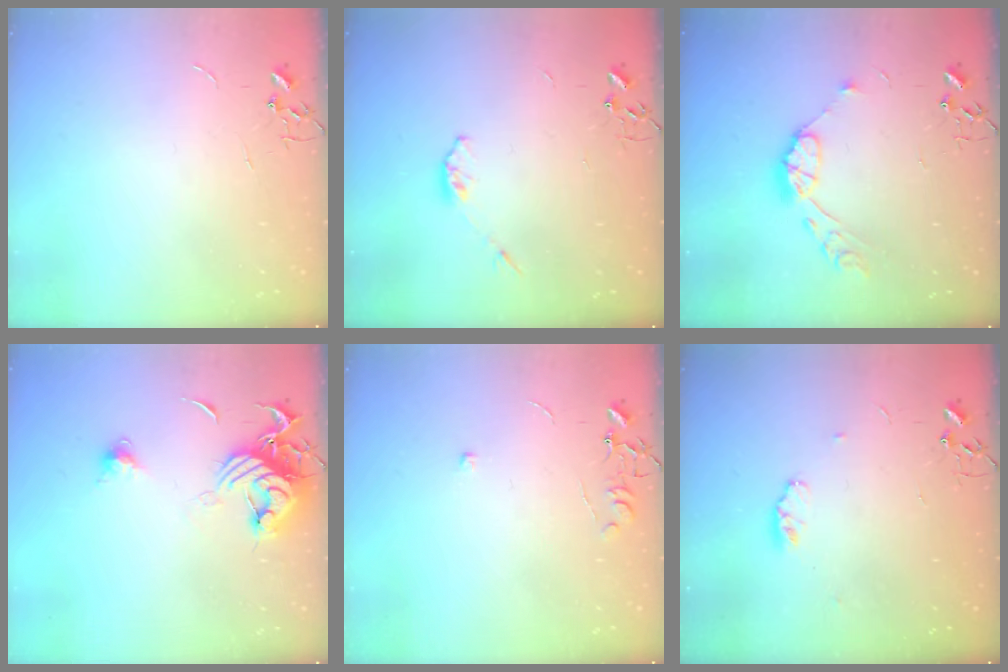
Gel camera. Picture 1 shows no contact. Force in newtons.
{"total": 3.1, "press": 3.1, "slide": 0.5}
{"total": 10.2, "press": 10.2, "slide": 0.8}
{"total": 14.7, "press": 14.6, "slide": 1.2}
{"total": 5.5, "press": 5.5, "slide": 0.5}
{"total": 4.5, "press": 4.4, "slide": 0.6}